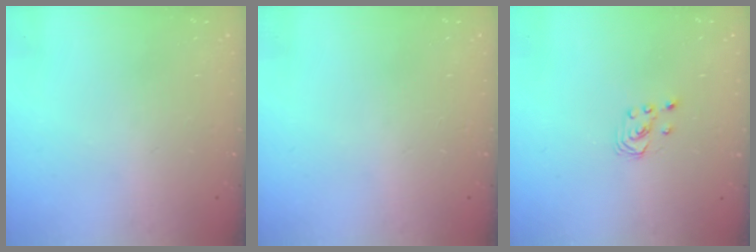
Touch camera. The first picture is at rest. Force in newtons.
{"total": 0.0}
{"total": 1.9, "press": 1.9, "slide": 0.2}